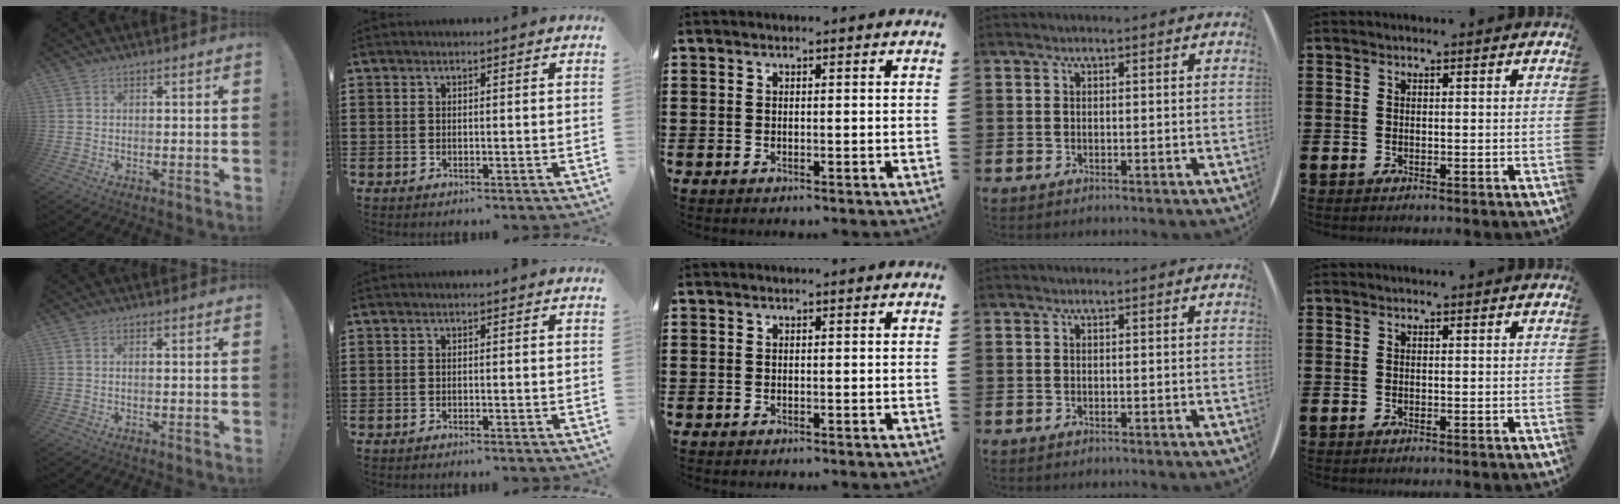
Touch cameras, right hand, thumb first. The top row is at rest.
{"thumb": {"total": 0.9, "force": [-0.1, 0.2, 0.9], "torque": [-0.014, -0.001, -0.002]}, "index": {"total": 0.6, "force": [-0.5, -0.1, 0.1], "torque": [-0.005, -0.003, -0.011]}}